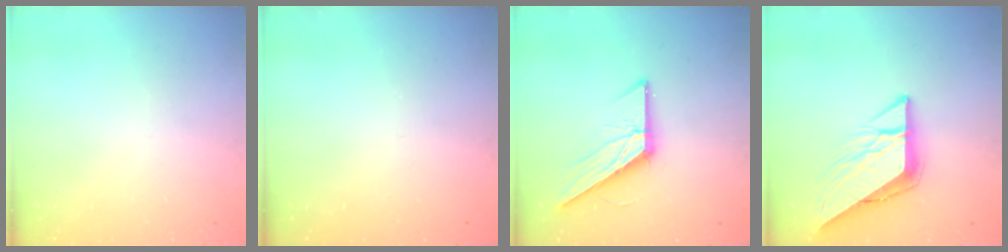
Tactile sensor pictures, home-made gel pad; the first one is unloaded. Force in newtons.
{"total": 0.0}
{"total": 13.9, "press": 13.9, "slide": 0.5}
{"total": 11.6, "press": 11.5, "slide": 1.4}